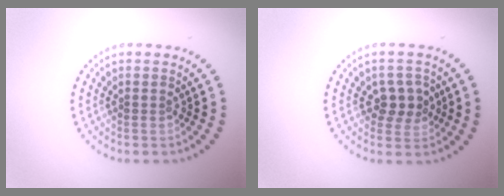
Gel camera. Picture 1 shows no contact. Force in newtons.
{"total": 2.5, "press": 2.4, "slide": 0.7}